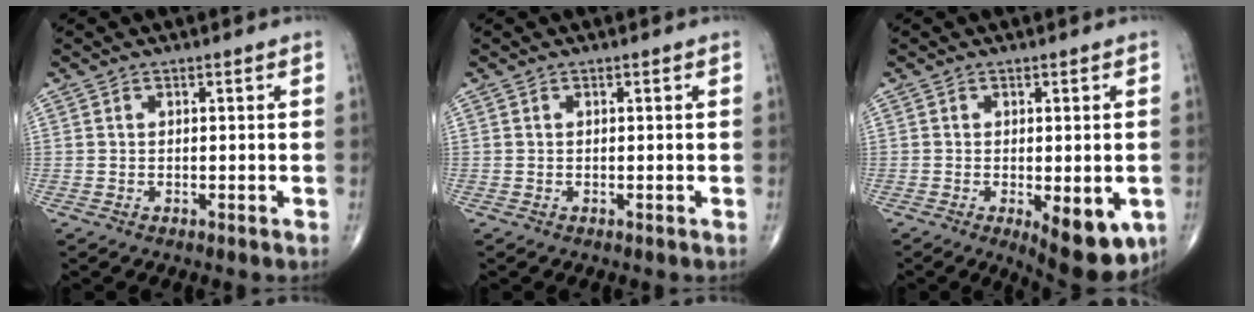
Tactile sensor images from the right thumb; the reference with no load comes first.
{"total": 0.0}
{"total": 10.4, "force": [-3.7, 4.2, 8.8], "torque": [-0.096, -0.009, -0.042]}